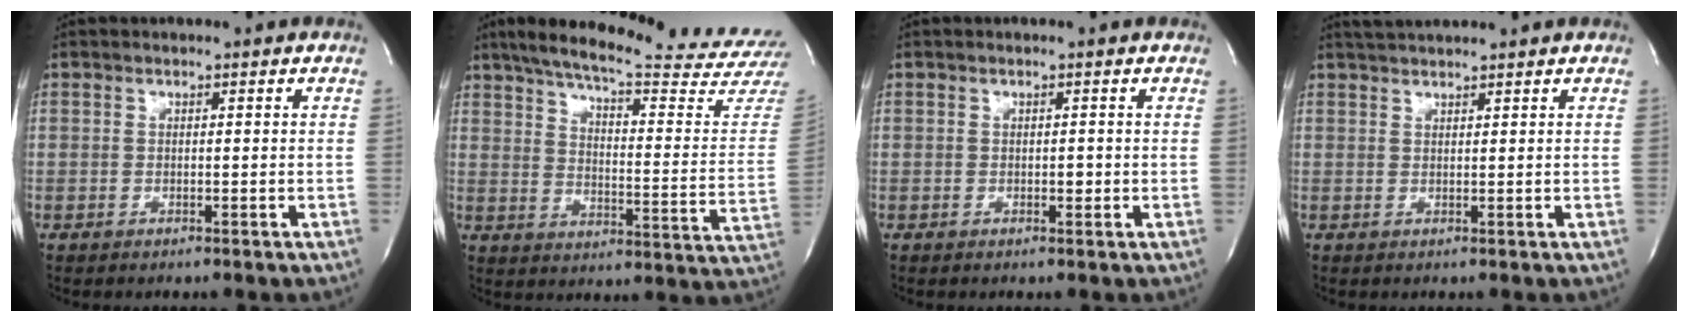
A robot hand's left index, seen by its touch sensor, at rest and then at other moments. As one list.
[{"total": 26.4, "force": [23.8, 0.1, 11.4], "torque": [-0.179, -0.088, 0.301]}, {"total": 0.8, "force": [-0.1, 0.5, 0.6], "torque": [-0.007, 0.001, -0.002]}, {"total": 3.6, "force": [3.4, -0.4, 1.1], "torque": [-0.016, 0.027, 0.062]}]